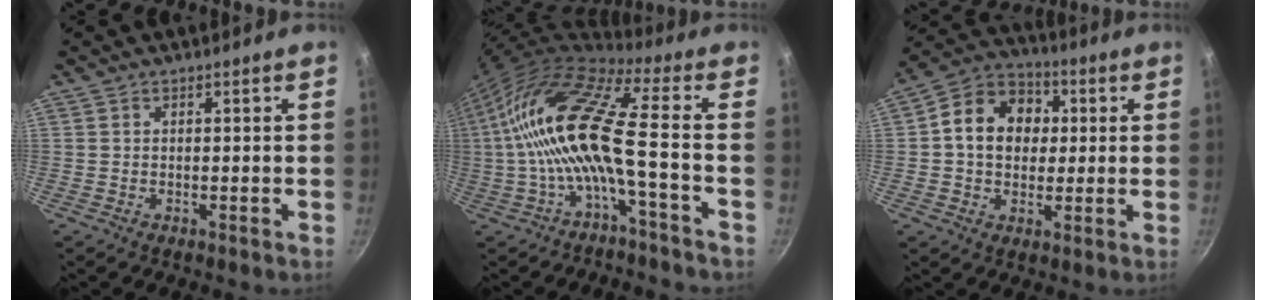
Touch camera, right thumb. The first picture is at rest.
{"total": 17.0, "force": [-2.1, 3.5, 16.5], "torque": [-0.326, 0.040, -0.052]}
{"total": 13.1, "force": [1.8, 10.5, 7.7], "torque": [-0.100, 0.020, 0.010]}